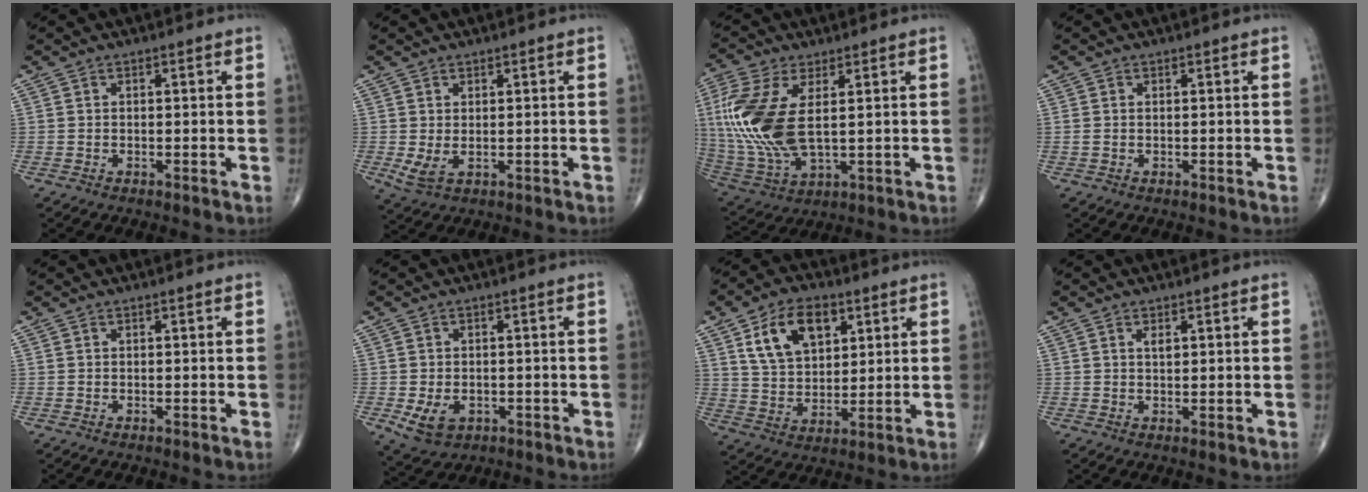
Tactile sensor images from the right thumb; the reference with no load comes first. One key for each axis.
{"total": 3.3, "fx": 0.0, "fy": 1.7, "fz": 2.8, "tx": -0.062, "ty": -0.003, "tz": 0.012}
{"total": 17.3, "fx": 2.5, "fy": 8.3, "fz": 15.0, "tx": -0.356, "ty": -0.018, "tz": 0.057}
{"total": 0.9, "fx": 0.0, "fy": 0.6, "fz": 0.6, "tx": -0.022, "ty": 0.007, "tz": 0.006}
{"total": 0.0}
{"total": 5.8, "fx": -1.8, "fy": 4.2, "fz": 3.7, "tx": -0.061, "ty": 0.000, "tz": -0.018}
{"total": 13.1, "fx": 5.6, "fy": 8.1, "fz": 8.6, "tx": -0.121, "ty": -0.016, "tz": 0.106}
{"total": 1.7, "fx": 0.7, "fy": 0.8, "fz": 1.3, "tx": -0.020, "ty": -0.004, "tz": 0.012}